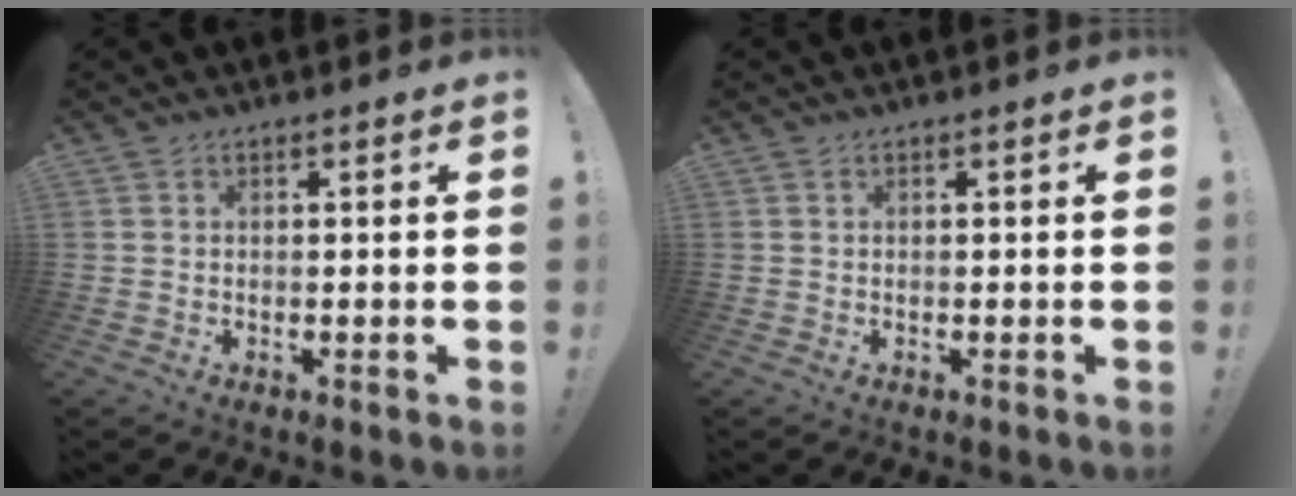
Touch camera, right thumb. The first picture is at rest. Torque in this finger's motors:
{"motor_torque": [-0.03, 0.19, 0.06, -0.14, 0.00]}